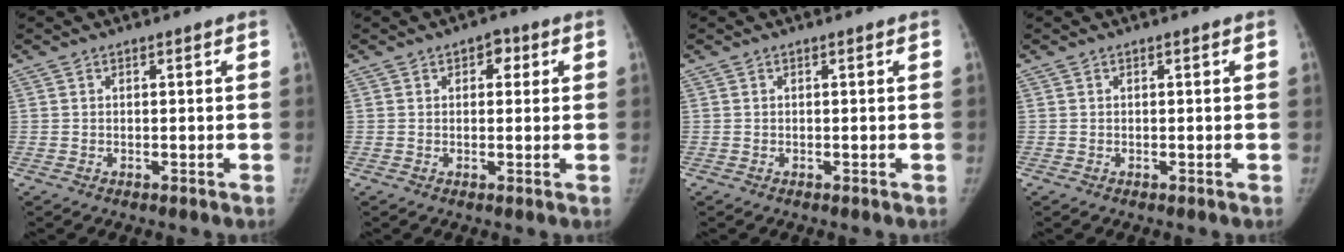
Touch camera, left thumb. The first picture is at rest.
{"total": 3.1, "force": [1.2, 2.1, 2.0], "torque": [-0.006, 0.001, 0.011]}
{"total": 0.0}
{"total": 0.0}